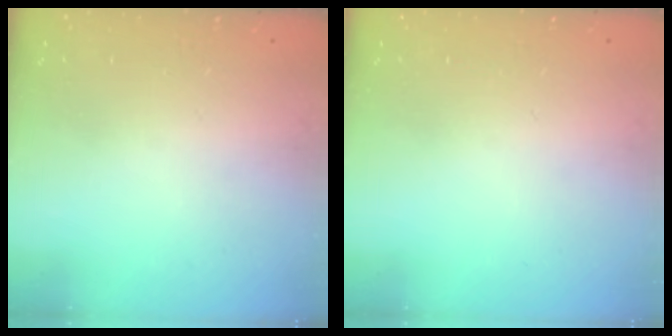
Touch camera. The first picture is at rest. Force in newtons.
{"total": 0.0}